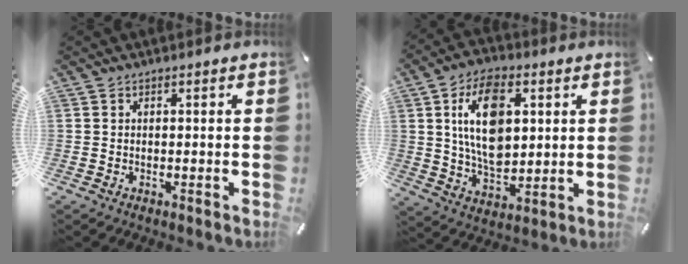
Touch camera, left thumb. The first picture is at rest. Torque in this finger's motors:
{"motor_torque": [2.39, 2.30, 1.77, -0.53, 0.62]}